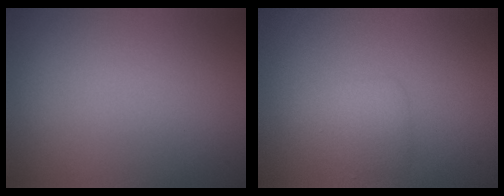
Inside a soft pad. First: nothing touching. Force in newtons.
{"total": 1.9, "press": 1.9, "slide": 0.1}